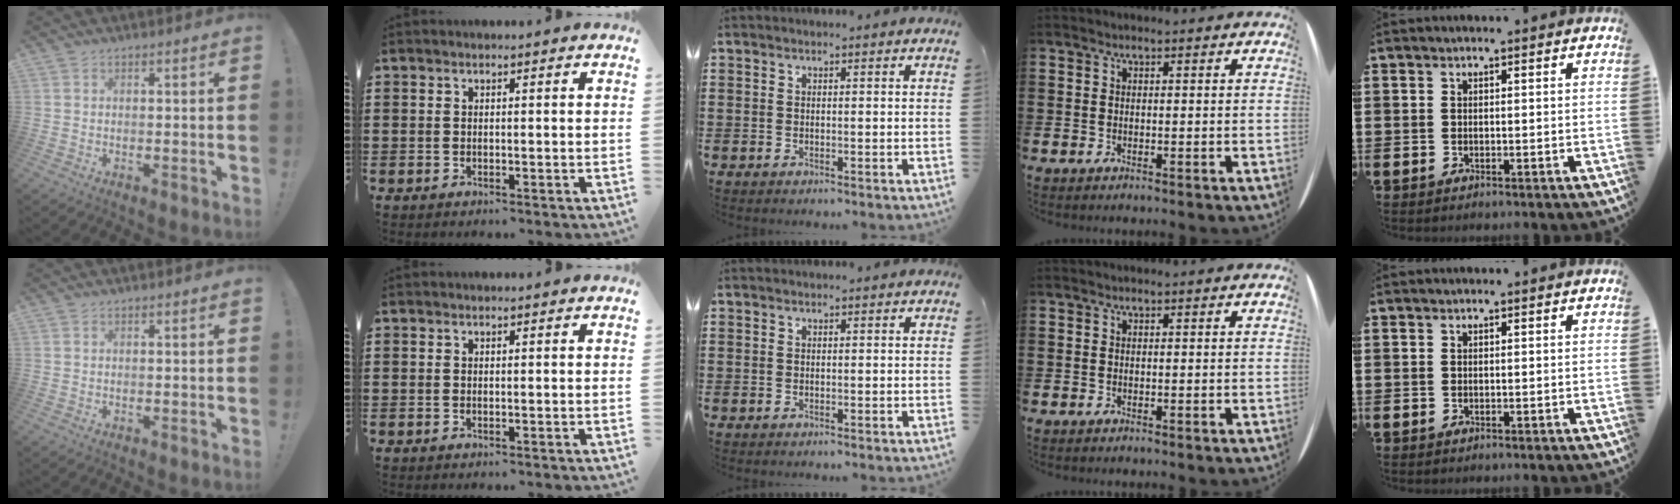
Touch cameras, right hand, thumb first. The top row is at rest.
{}